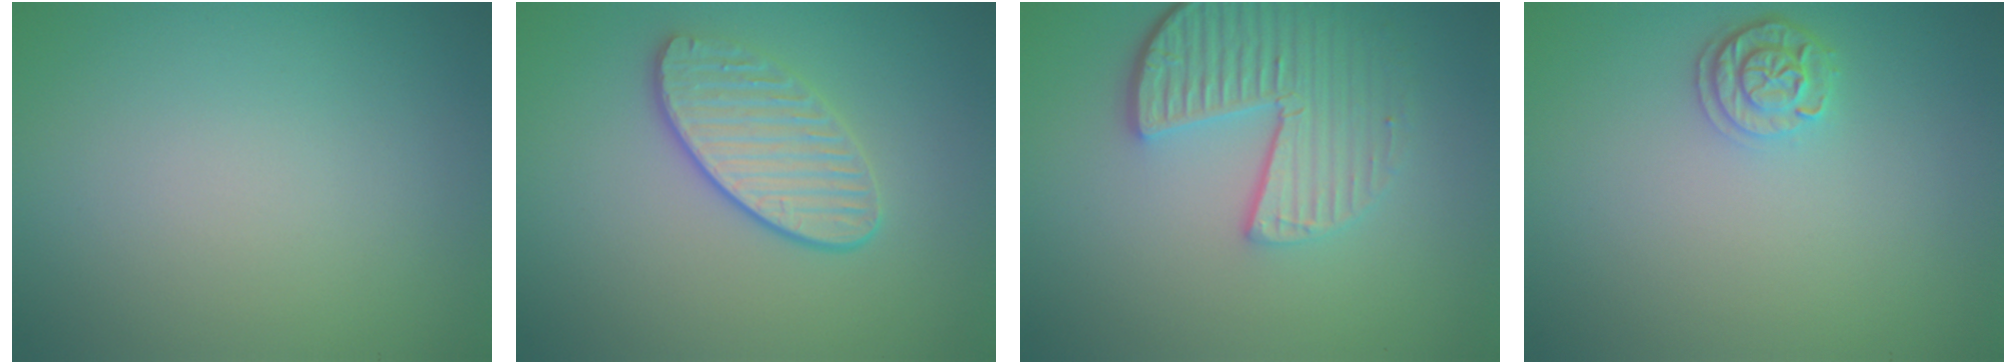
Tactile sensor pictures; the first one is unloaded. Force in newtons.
{"total": 3.5, "press": 3.2, "slide": 1.4}
{"total": 5.3, "press": 4.0, "slide": 3.5}
{"total": 2.1, "press": 1.8, "slide": 0.9}